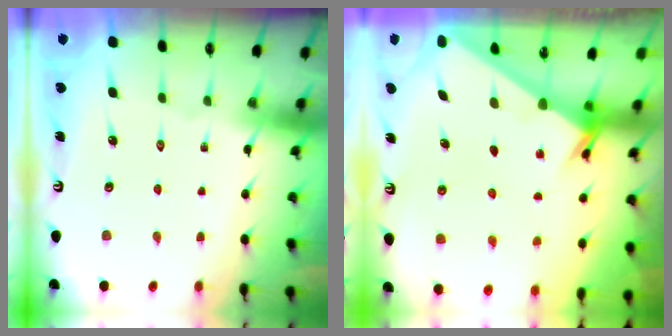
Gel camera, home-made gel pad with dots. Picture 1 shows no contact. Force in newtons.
{"total": 2.2, "press": 2.2, "slide": 0.2}